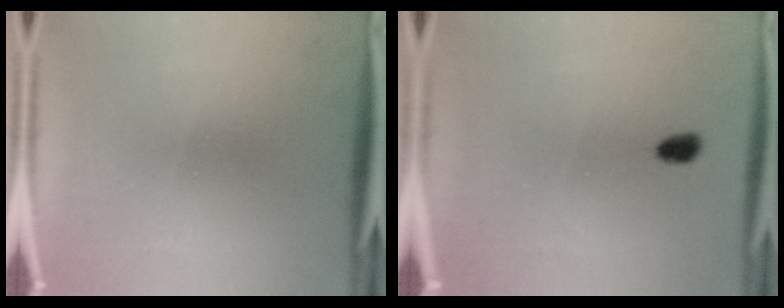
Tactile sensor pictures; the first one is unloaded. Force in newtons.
{"total": 2.2}